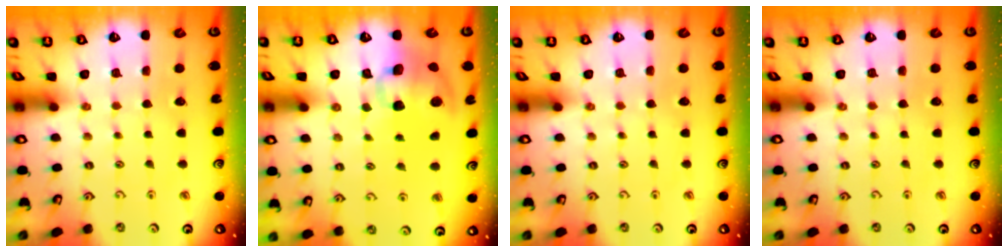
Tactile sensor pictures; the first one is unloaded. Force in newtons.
{"total": 13.9, "press": 13.8, "slide": 1.9}
{"total": 0.0}
{"total": 0.0}